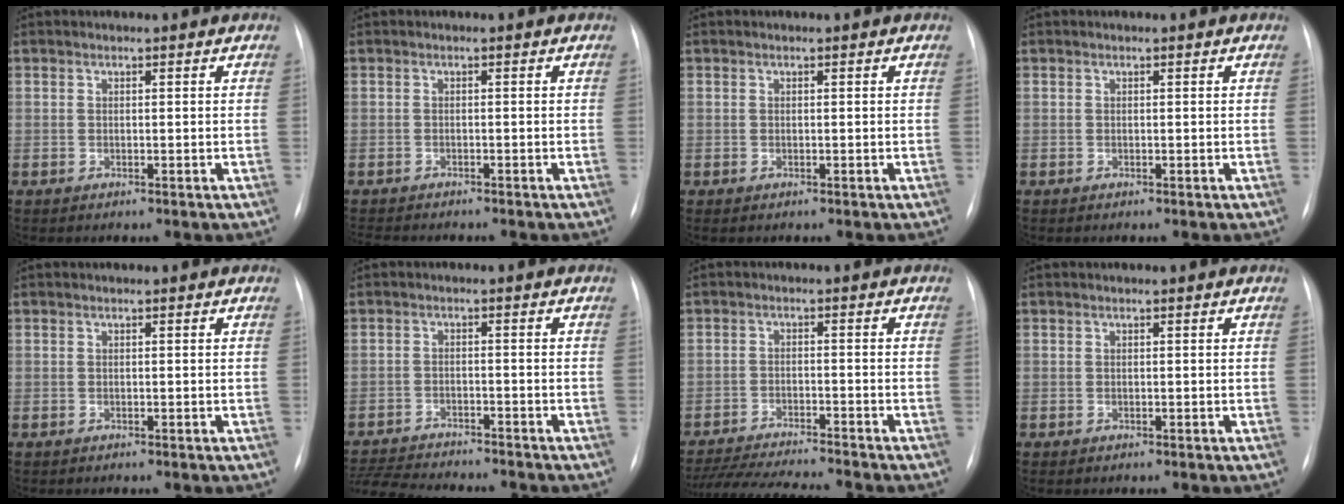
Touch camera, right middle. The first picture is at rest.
{"total": 5.4, "force": [-4.8, 1.0, 2.2], "torque": [-0.032, -0.008, -0.069]}
{"total": 0.0}
{"total": 0.0}
{"total": 0.0}
{"total": 12.8, "force": [-11.9, 1.5, 4.5], "torque": [-0.083, -0.009, -0.174]}
{"total": 11.7, "force": [-10.9, 0.0, 4.2], "torque": [-0.072, -0.010, -0.171]}
{"total": 0.0}